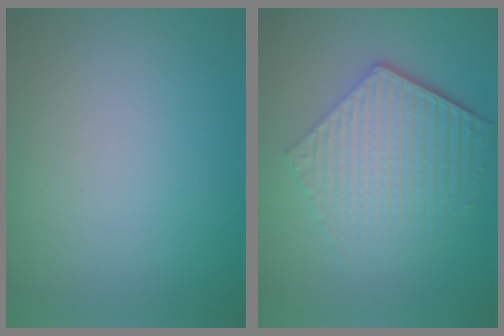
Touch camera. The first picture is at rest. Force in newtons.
{"total": 6.2, "press": 4.6, "slide": 4.2}